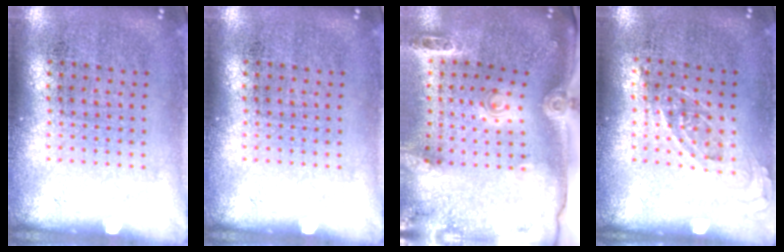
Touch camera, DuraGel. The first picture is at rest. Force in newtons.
{"total": 0.0}
{"total": 2.9, "press": 2.0, "slide": 2.1}
{"total": 0.7, "press": 0.7, "slide": 0.3}